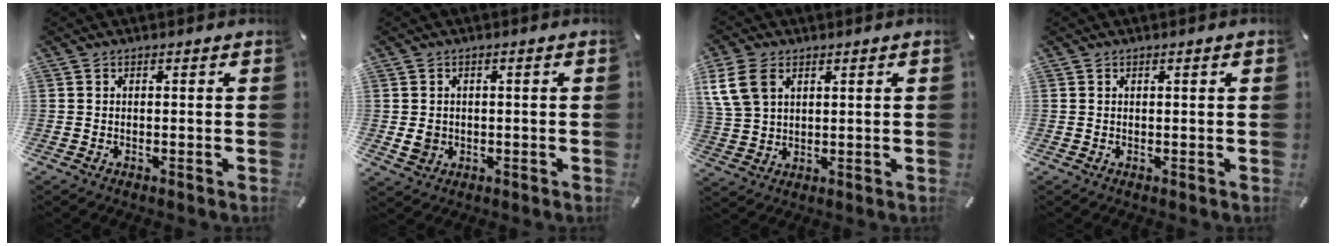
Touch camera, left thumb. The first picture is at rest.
{"total": 2.8, "force": [-0.3, 2.6, 1.0], "torque": [-0.019, -0.002, -0.008]}
{"total": 7.6, "force": [3.4, 5.5, 3.9], "torque": [-0.110, 0.006, 0.066]}
{"total": 0.8, "force": [0.3, 0.1, 0.8], "torque": [-0.014, 0.000, 0.004]}